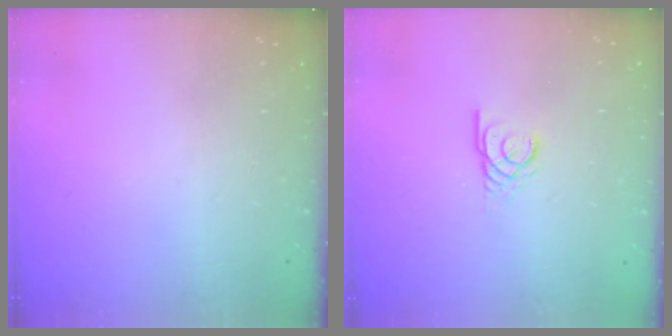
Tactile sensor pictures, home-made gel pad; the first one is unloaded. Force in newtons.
{"total": 2.9, "press": 2.9, "slide": 0.2}